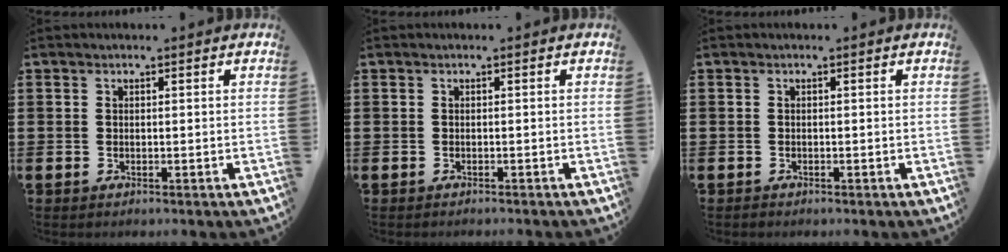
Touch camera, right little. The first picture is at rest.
{"total": 0.0}
{"total": 0.0}